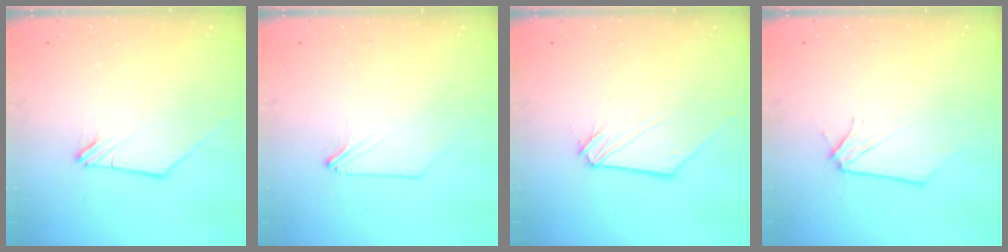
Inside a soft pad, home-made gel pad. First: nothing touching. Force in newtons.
{"total": 0.6, "press": 0.6, "slide": 0.1}
{"total": 0.7, "press": 0.7, "slide": 0.0}
{"total": 0.0}